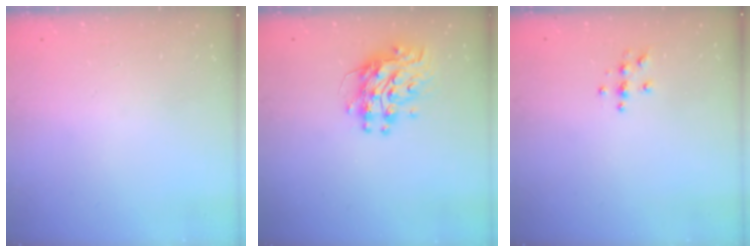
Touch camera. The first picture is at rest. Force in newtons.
{"total": 11.5, "press": 11.5, "slide": 1.0}
{"total": 3.7, "press": 3.7, "slide": 0.4}